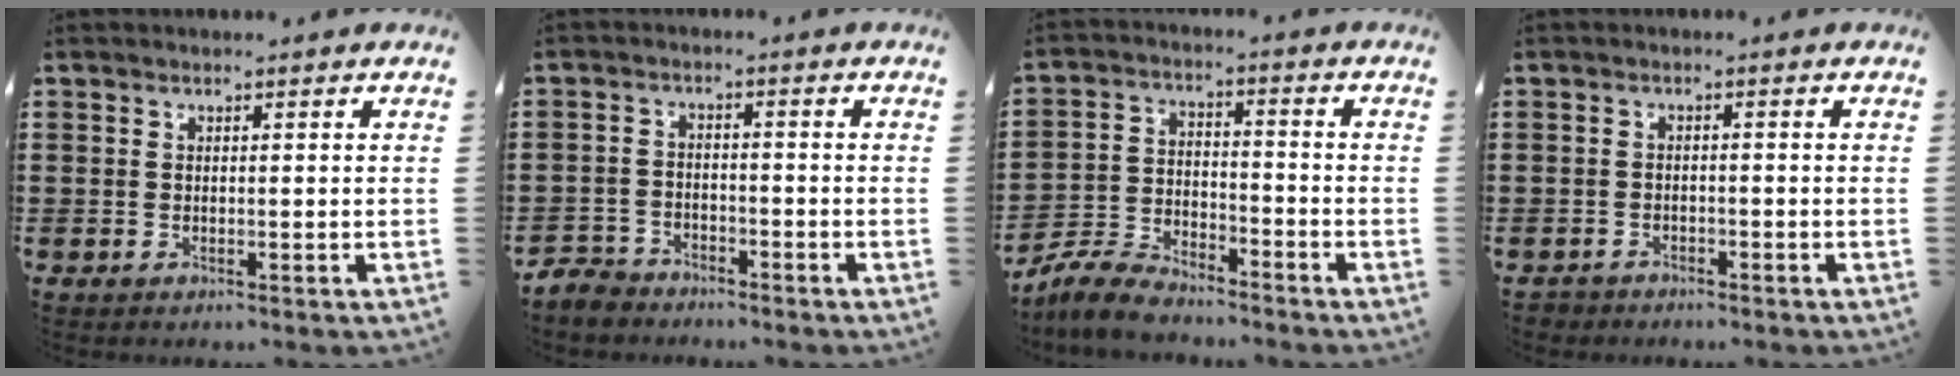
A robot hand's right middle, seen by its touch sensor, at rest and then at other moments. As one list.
[{"total": 3.5, "force": [-3.3, 0.9, 0.1], "torque": [-0.015, 0.001, -0.073]}, {"total": 6.2, "force": [-5.9, 1.1, 1.4], "torque": [-0.042, 0.007, -0.120]}, {"total": 1.4, "force": [-1.4, 0.3, -0.1], "torque": [-0.005, 0.000, -0.031]}]